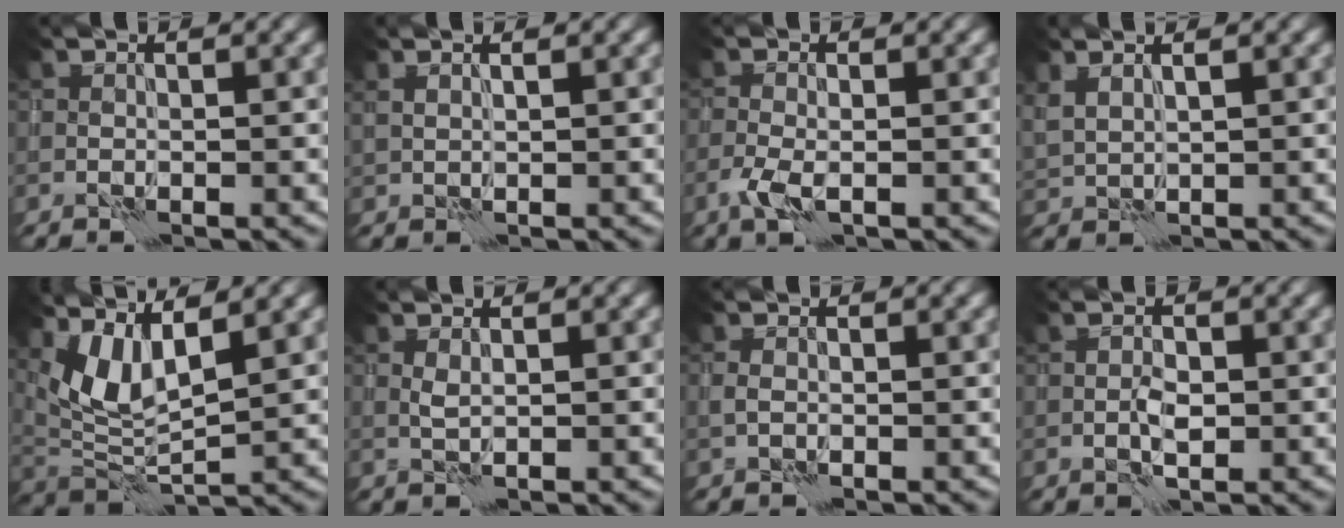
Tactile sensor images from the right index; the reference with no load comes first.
{"total": 0.8, "force": [0.8, 0.2, 0.3], "torque": [-0.002, -0.003, 0.017]}
{"total": 2.1, "force": [-0.9, 0.9, 1.7], "torque": [-0.040, -0.003, -0.023]}
{"total": 1.5, "force": [1.3, 0.6, 0.6], "torque": [-0.015, 0.000, 0.033]}
{"total": 5.1, "force": [2.6, 2.3, 3.7], "torque": [-0.085, -0.010, 0.058]}
{"total": 0.6, "force": [0.4, 0.1, 0.5], "torque": [-0.008, 0.002, 0.008]}
{"total": 0.8, "force": [-0.3, 0.6, 0.4], "torque": [-0.008, 0.001, -0.010]}
{"total": 1.3, "force": [-0.1, 0.7, 1.1], "torque": [-0.020, 0.001, -0.003]}